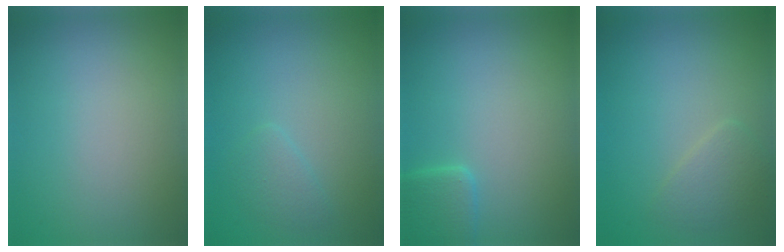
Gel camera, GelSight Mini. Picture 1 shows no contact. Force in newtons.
{"total": 1.3, "press": 1.3, "slide": 0.1}
{"total": 2.1, "press": 2.1, "slide": 0.1}
{"total": 1.8, "press": 1.8, "slide": 0.1}